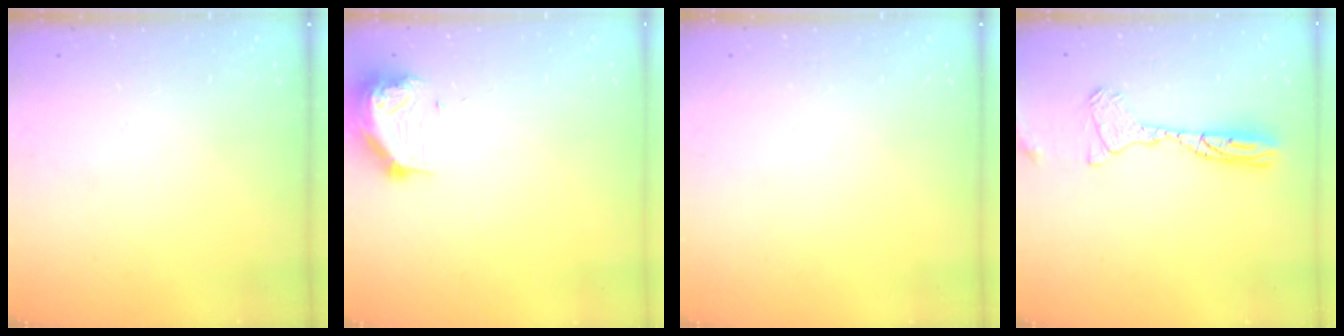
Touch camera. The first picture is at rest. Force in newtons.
{"total": 9.8, "press": 9.8, "slide": 0.5}
{"total": 0.0}
{"total": 13.0, "press": 12.6, "slide": 3.3}